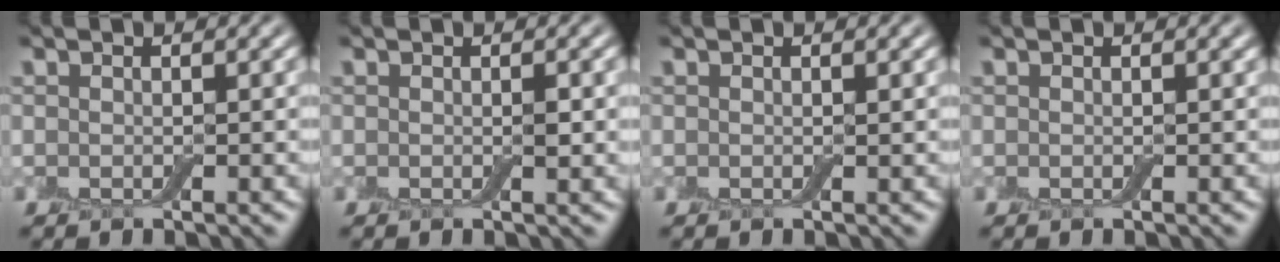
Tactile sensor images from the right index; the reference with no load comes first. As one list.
[{"total": 0.8, "force": [-0.1, 0.2, 0.7], "torque": [-0.010, 0.001, 0.001]}, {"total": 0.0}, {"total": 0.0}]